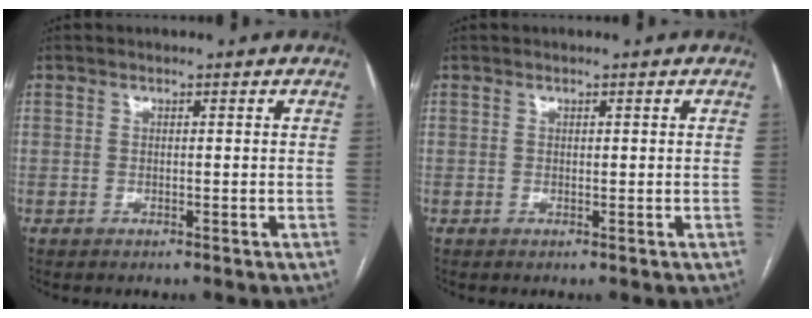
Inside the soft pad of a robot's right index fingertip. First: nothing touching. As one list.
[{"total": 0.0}]